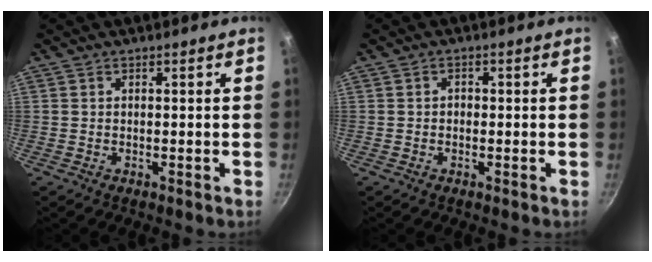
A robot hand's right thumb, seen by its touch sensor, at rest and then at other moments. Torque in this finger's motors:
{"motor_torque": [-0.46, 0.23, -0.23, -0.07, 0.02]}